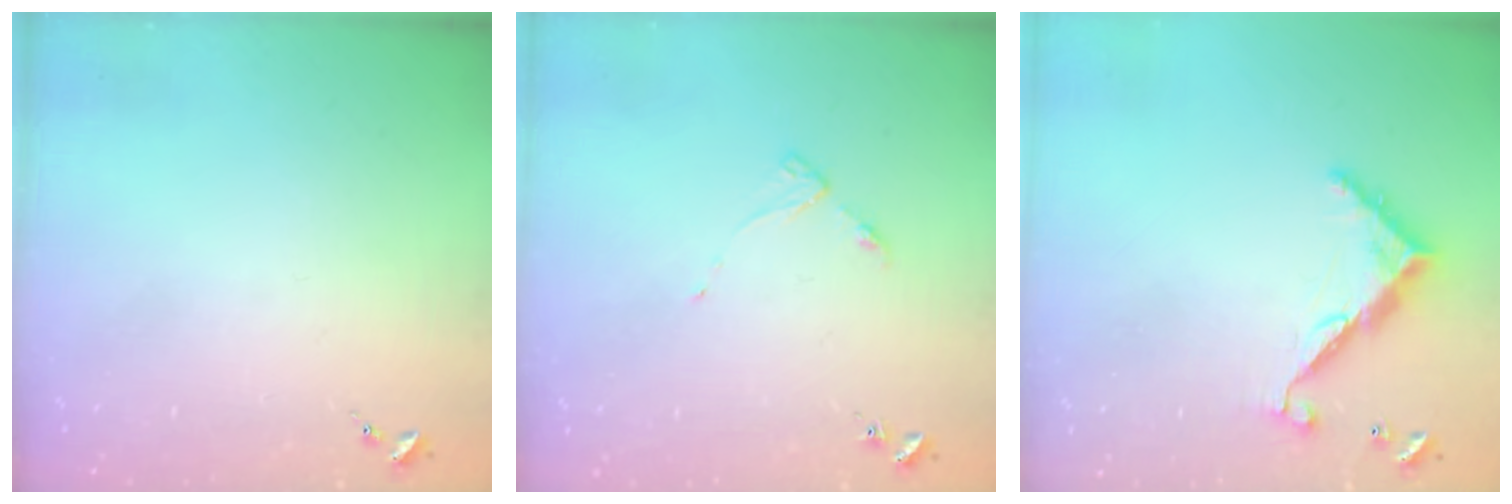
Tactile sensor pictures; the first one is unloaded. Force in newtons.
{"total": 3.3, "press": 3.3, "slide": 0.4}
{"total": 8.9, "press": 8.9, "slide": 0.6}